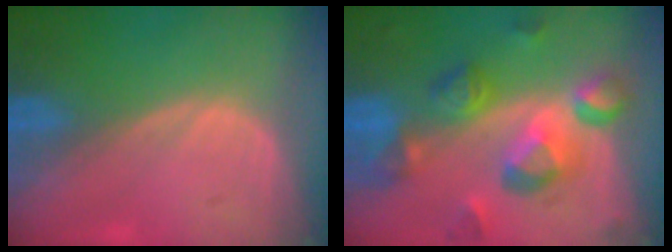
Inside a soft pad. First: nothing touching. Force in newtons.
{"total": 10.3, "press": 9.3, "slide": 4.6}